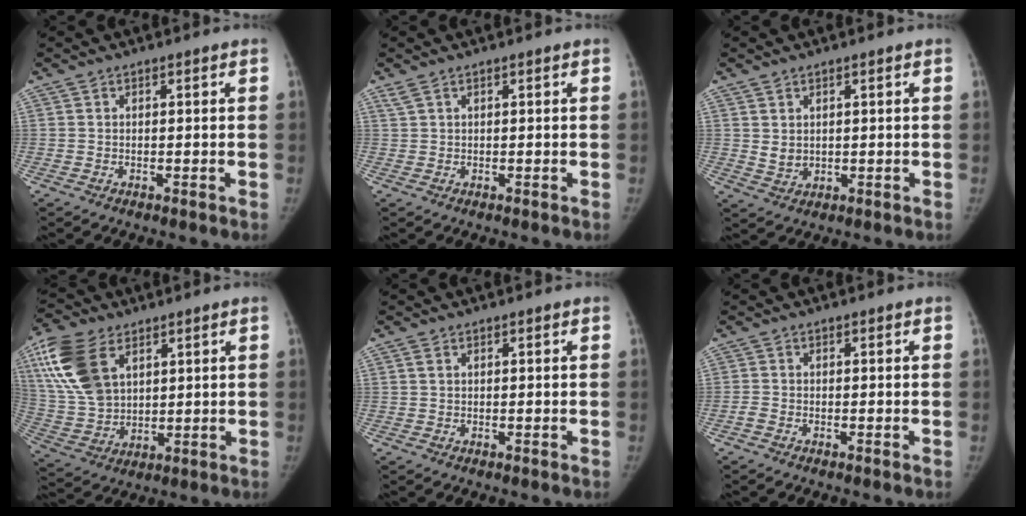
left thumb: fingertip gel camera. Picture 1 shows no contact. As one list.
[{"total": 1.1, "force": [0.9, 0.3, 0.6], "torque": [-0.014, 0.010, 0.023]}, {"total": 2.4, "force": [0.9, 1.8, 1.2], "torque": [-0.015, -0.020, 0.027]}, {"total": 16.8, "force": [7.5, 10.2, 11.1], "torque": [-0.224, -0.017, 0.154]}, {"total": 1.0, "force": [0.5, 0.5, 0.6], "torque": [-0.015, 0.003, 0.011]}, {"total": 0.9, "force": [-0.6, 0.4, 0.5], "torque": [-0.016, -0.002, -0.016]}]